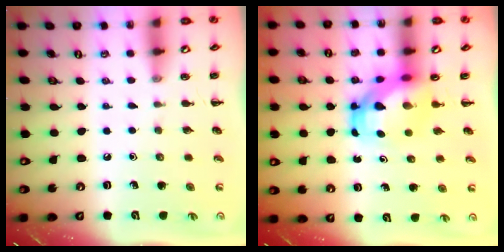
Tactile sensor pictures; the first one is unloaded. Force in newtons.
{"total": 5.5, "press": 5.3, "slide": 1.6}